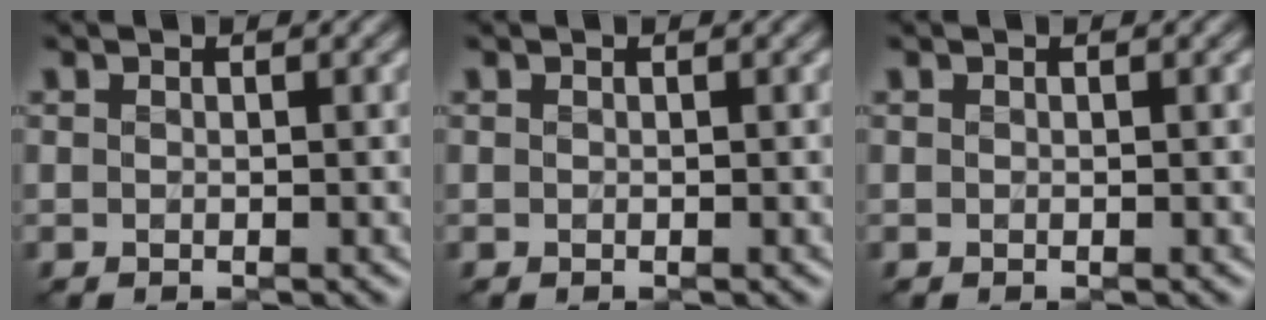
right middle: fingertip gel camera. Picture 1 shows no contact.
{"total": 0.0}
{"total": 0.0}